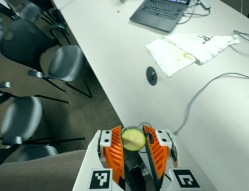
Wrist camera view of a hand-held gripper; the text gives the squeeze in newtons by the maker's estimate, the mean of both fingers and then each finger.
{"total": 12.6, "left": 13.0, "right": 12.2}